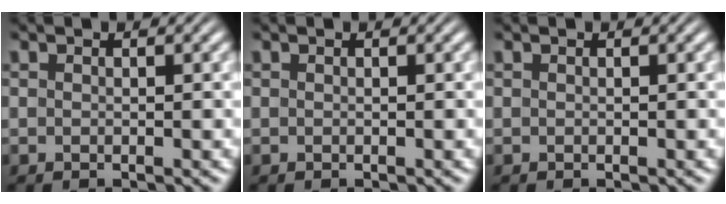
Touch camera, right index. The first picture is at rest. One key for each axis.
{"total": 0.0}
{"total": 0.0}